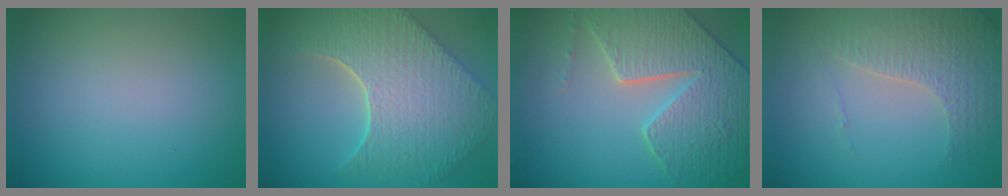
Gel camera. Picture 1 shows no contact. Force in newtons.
{"total": 9.6, "press": 7.0, "slide": 6.7}
{"total": 8.1, "press": 6.1, "slide": 5.4}
{"total": 4.3, "press": 3.0, "slide": 3.1}